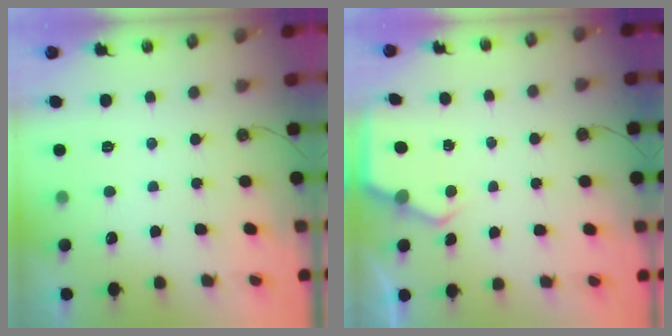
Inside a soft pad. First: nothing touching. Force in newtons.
{"total": 2.6, "press": 2.5, "slide": 0.4}